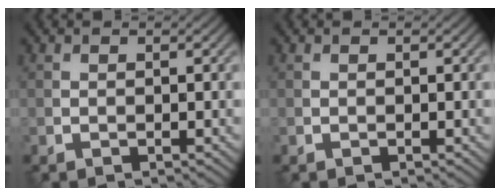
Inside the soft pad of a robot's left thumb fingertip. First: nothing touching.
{"total": 0.0}